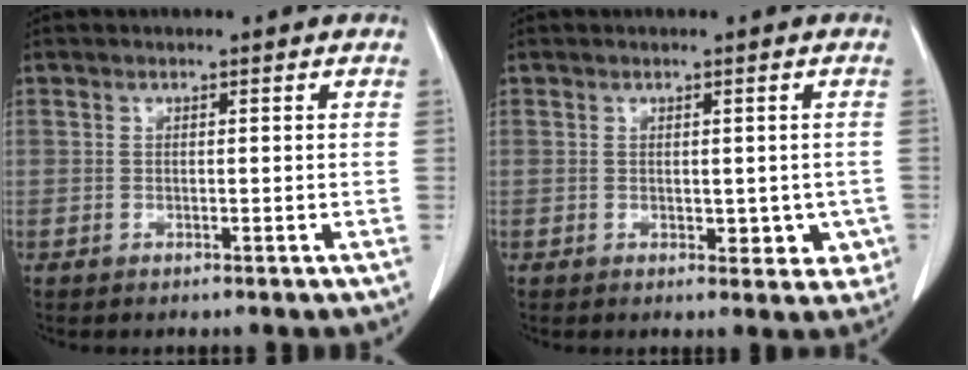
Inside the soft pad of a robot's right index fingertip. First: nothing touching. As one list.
[{"total": 3.9, "force": [-0.4, 2.7, 2.8], "torque": [-0.007, 0.001, 0.004]}]